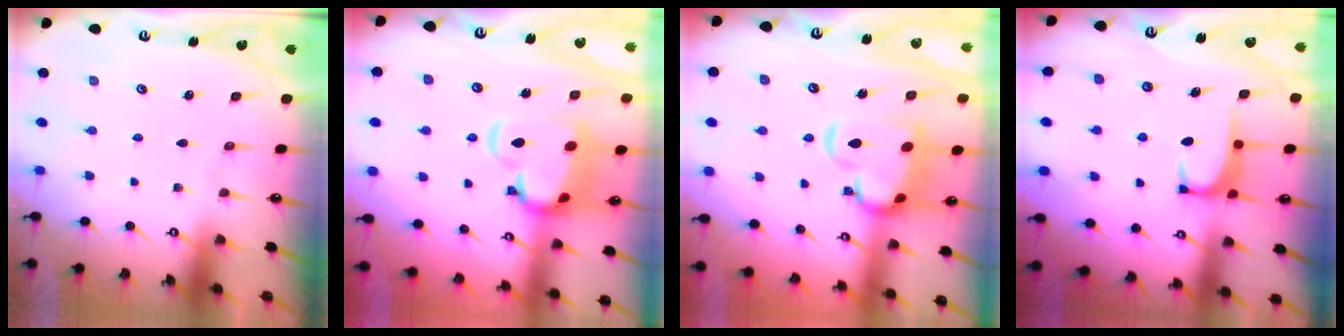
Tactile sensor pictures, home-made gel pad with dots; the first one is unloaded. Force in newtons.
{"total": 9.8, "press": 9.6, "slide": 2.0}
{"total": 10.1, "press": 9.9, "slide": 1.9}
{"total": 1.8, "press": 1.7, "slide": 0.5}